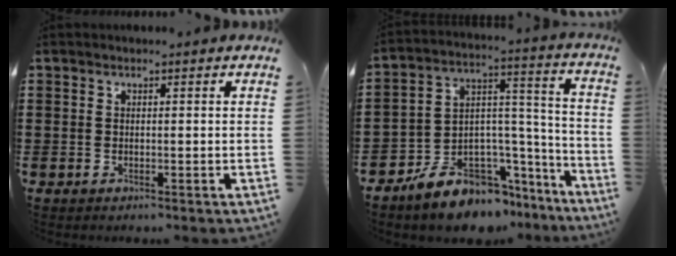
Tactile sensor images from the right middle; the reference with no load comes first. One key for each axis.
{"total": 9.0, "fx": -7.5, "fy": 4.6, "fz": 1.9, "tx": -0.052, "ty": 0.014, "tz": -0.139}